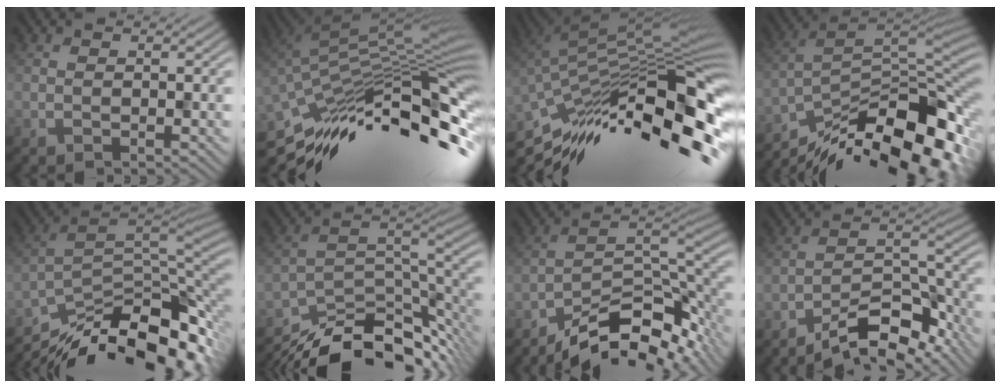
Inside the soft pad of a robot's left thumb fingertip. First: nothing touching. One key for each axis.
{"total": 15.2, "fx": -7.4, "fy": 4.3, "fz": 12.6, "tx": -0.249, "ty": 0.008, "tz": -0.136}
{"total": 17.7, "fx": -8.5, "fy": 5.7, "fz": 14.5, "tx": -0.262, "ty": 0.013, "tz": -0.152}
{"total": 15.8, "fx": -10.1, "fy": 5.9, "fz": 10.7, "tx": -0.213, "ty": -0.023, "tz": -0.157}
{"total": 14.5, "fx": -9.6, "fy": 5.7, "fz": 9.3, "tx": -0.190, "ty": -0.016, "tz": -0.151}
{"total": 14.1, "fx": -11.0, "fy": 5.0, "fz": 7.4, "tx": -0.146, "ty": -0.020, "tz": -0.167}
{"total": 12.3, "fx": -9.2, "fy": 3.7, "fz": 7.2, "tx": -0.119, "ty": -0.003, "tz": -0.151}
{"total": 10.8, "fx": -8.0, "fy": 3.0, "fz": 6.5, "tx": -0.104, "ty": 0.000, "tz": -0.142}